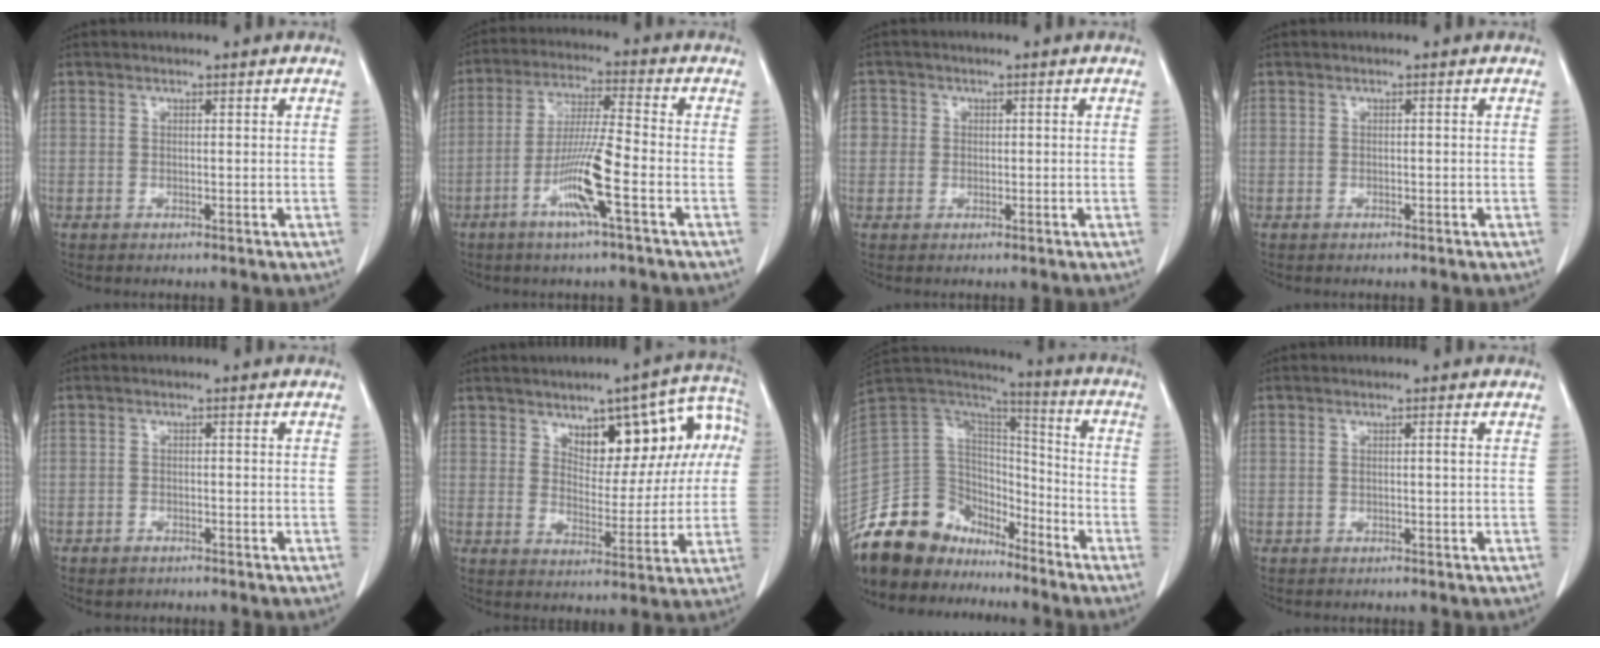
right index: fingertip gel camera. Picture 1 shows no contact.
{"total": 9.9, "force": [-4.0, -0.6, 9.0], "torque": [-0.177, -0.009, -0.082]}
{"total": 3.2, "force": [0.0, 3.1, 0.8], "torque": [-0.005, 0.011, -0.004]}
{"total": 0.0}
{"total": 1.4, "force": [-1.0, 0.8, 0.5], "torque": [-0.011, 0.001, -0.016]}
{"total": 13.0, "force": [4.5, 6.2, 10.5], "torque": [-0.125, 0.038, 0.067]}
{"total": 17.7, "force": [-14.6, 9.1, 4.3], "torque": [-0.084, 0.063, -0.259]}
{"total": 0.8, "force": [0.0, -0.1, 0.8], "torque": [-0.017, 0.000, 0.000]}